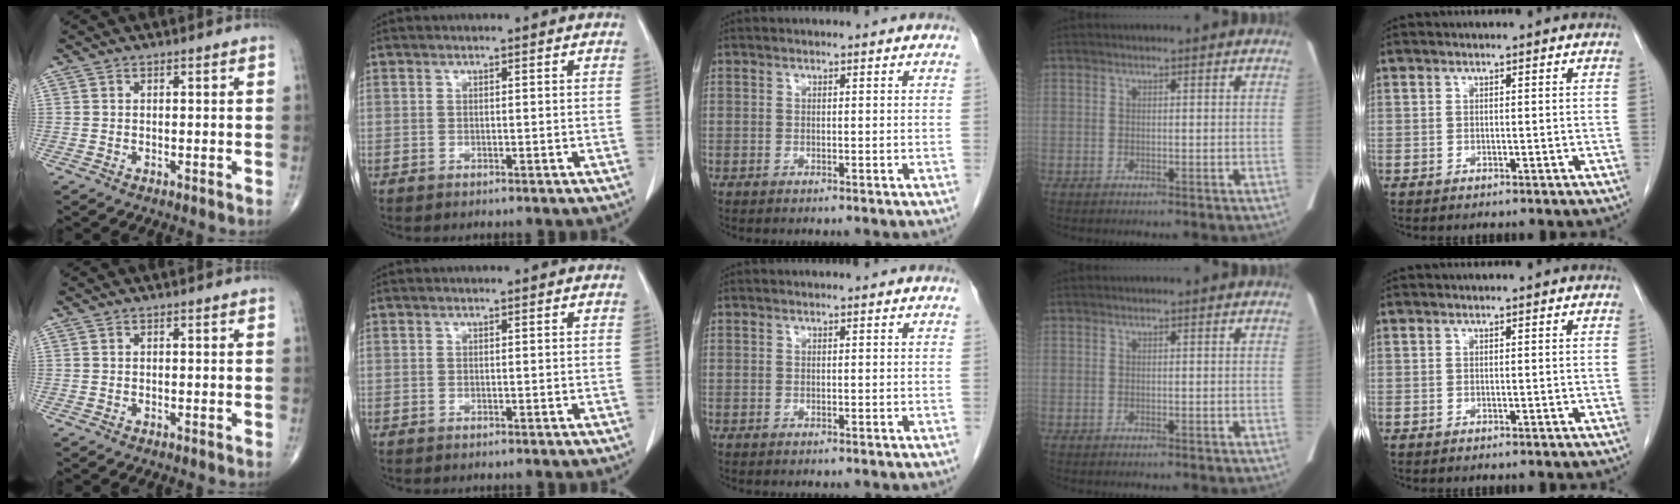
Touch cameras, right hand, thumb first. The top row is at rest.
{}